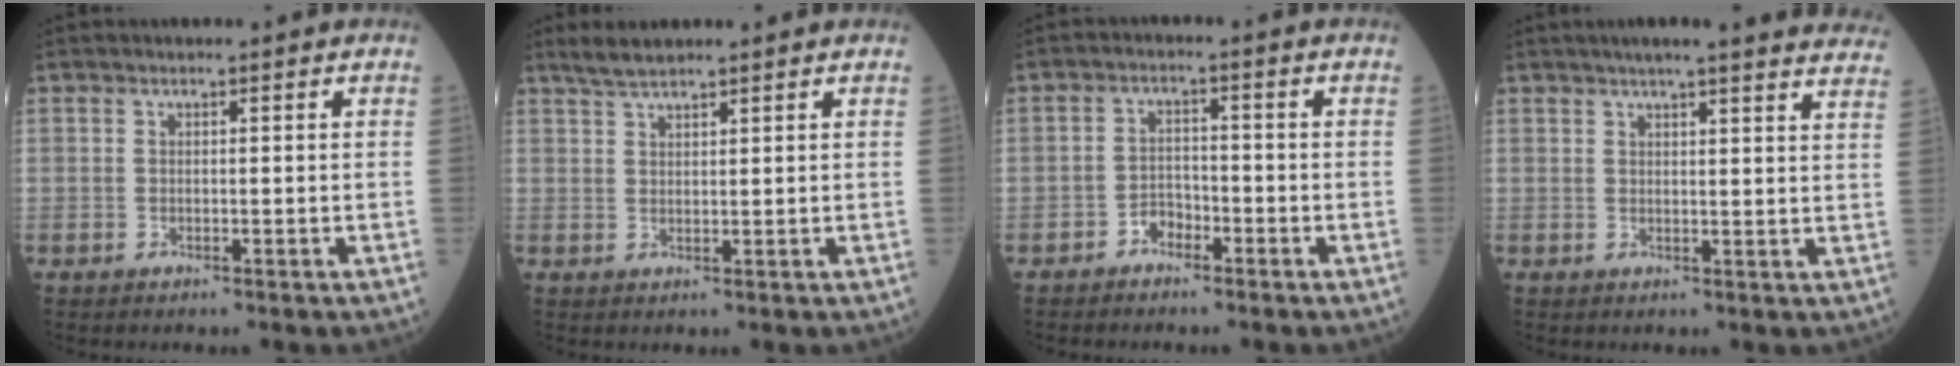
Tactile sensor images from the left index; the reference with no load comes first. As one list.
[{"total": 3.0, "force": [2.7, 0.3, 1.3], "torque": [-0.031, 0.014, 0.056]}, {"total": 2.7, "force": [-2.0, 1.5, 1.0], "torque": [-0.016, 0.006, -0.037]}, {"total": 20.9, "force": [19.2, 1.3, 8.4], "torque": [-0.107, -0.017, 0.215]}]